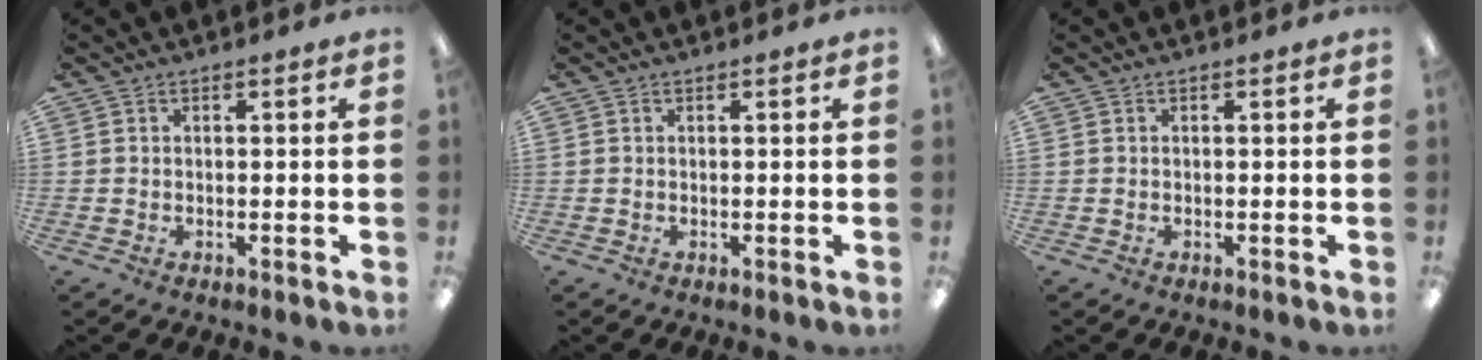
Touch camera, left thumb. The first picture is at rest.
{"total": 0.0}
{"total": 0.0}